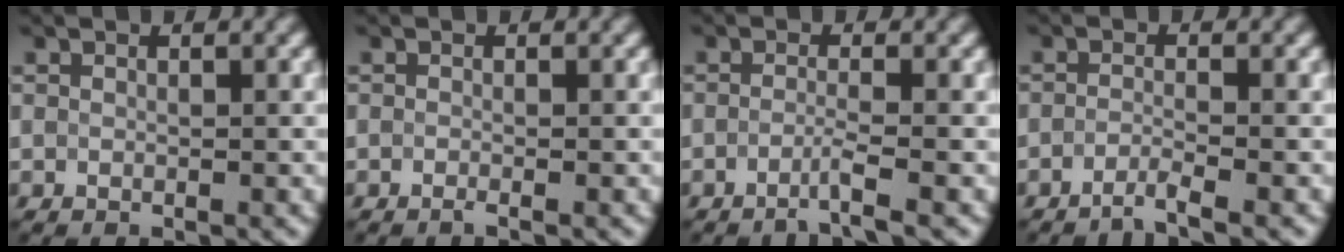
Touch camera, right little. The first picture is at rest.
{"total": 0.9, "force": [-0.9, 0.1, 0.3], "torque": [0.000, -0.008, -0.014]}
{"total": 1.8, "force": [-1.7, -0.3, 0.6], "torque": [-0.004, 0.002, -0.043]}
{"total": 2.0, "force": [-1.9, -0.2, 0.2], "torque": [0.001, 0.001, -0.046]}